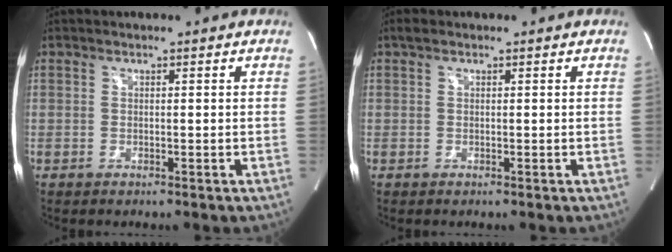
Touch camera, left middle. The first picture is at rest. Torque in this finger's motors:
{"motor_torque": [0.22, -0.25, -0.08, 0.00]}